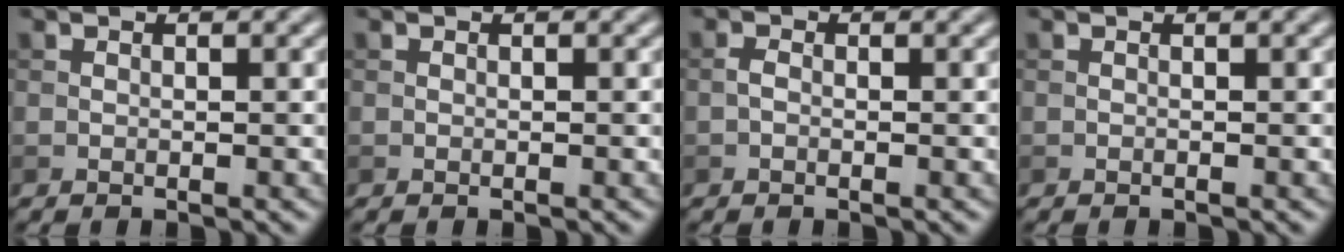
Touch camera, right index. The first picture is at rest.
{"total": 0.0}
{"total": 0.8, "force": [-0.3, 0.4, 0.6], "torque": [-0.013, 0.000, -0.008]}
{"total": 0.7, "force": [-0.1, 0.1, 0.7], "torque": [-0.008, -0.001, -0.005]}